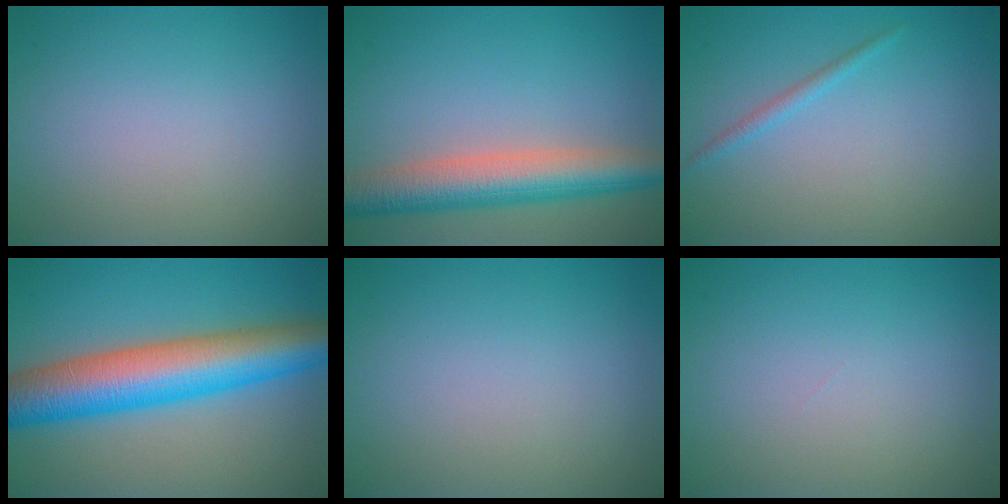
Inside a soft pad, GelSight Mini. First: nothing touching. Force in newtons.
{"total": 6.9, "press": 6.9, "slide": 0.4}
{"total": 1.0, "press": 1.0, "slide": 0.1}
{"total": 10.6, "press": 10.6, "slide": 0.1}
{"total": 0.0}
{"total": 0.0}